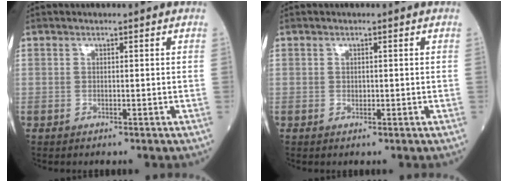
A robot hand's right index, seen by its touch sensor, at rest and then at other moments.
{"total": 0.6, "force": [0.0, 0.5, 0.4], "torque": [-0.007, 0.000, 0.000]}